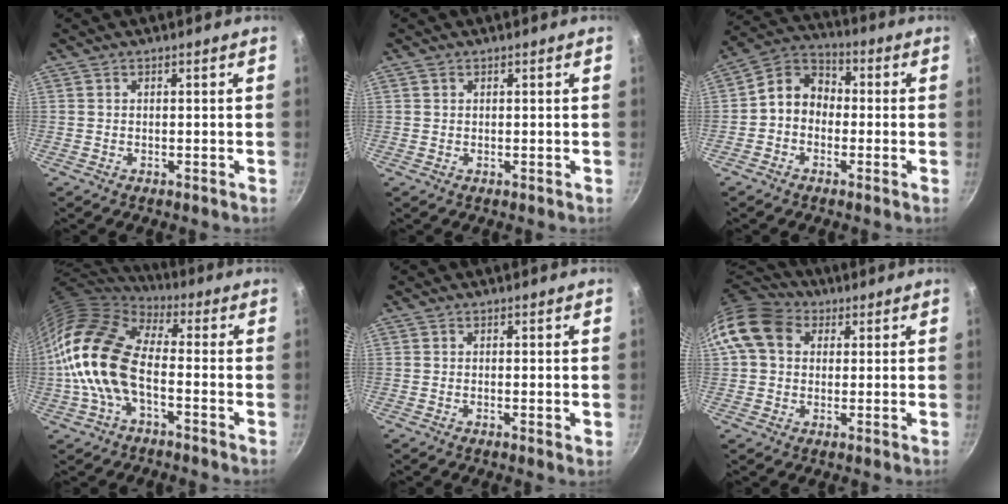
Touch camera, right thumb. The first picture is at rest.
{"total": 0.6, "force": [0.4, 0.5, 0.0], "torque": [0.001, 0.001, 0.004]}
{"total": 8.2, "force": [-1.0, 6.8, 4.6], "torque": [-0.048, 0.033, -0.043]}
{"total": 15.9, "force": [-2.7, 8.7, 13.1], "torque": [-0.227, 0.026, -0.067]}
{"total": 0.8, "force": [0.0, 0.0, 0.8], "torque": [-0.013, -0.004, -0.004]}
{"total": 11.6, "force": [3.4, 9.2, 6.1], "torque": [-0.094, 0.016, 0.045]}